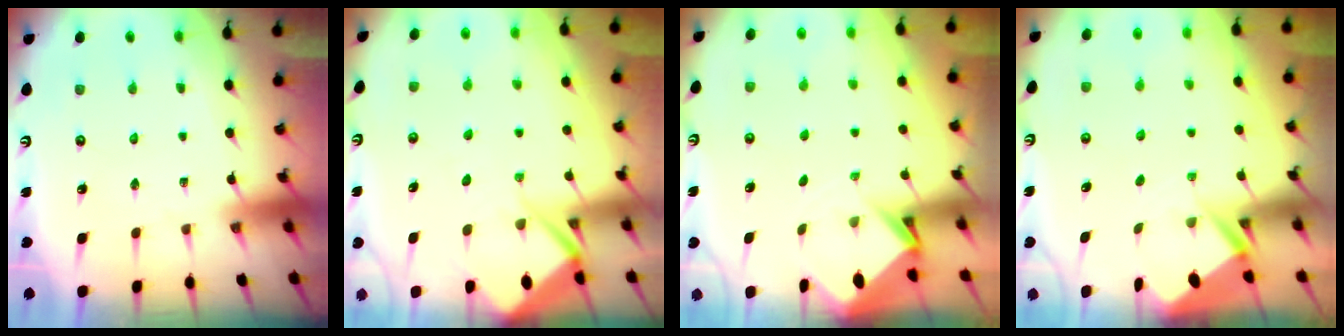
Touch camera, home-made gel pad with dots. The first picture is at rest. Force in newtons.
{"total": 6.4, "press": 6.4, "slide": 0.7}
{"total": 2.9, "press": 2.9, "slide": 0.2}
{"total": 2.8, "press": 2.8, "slide": 0.4}